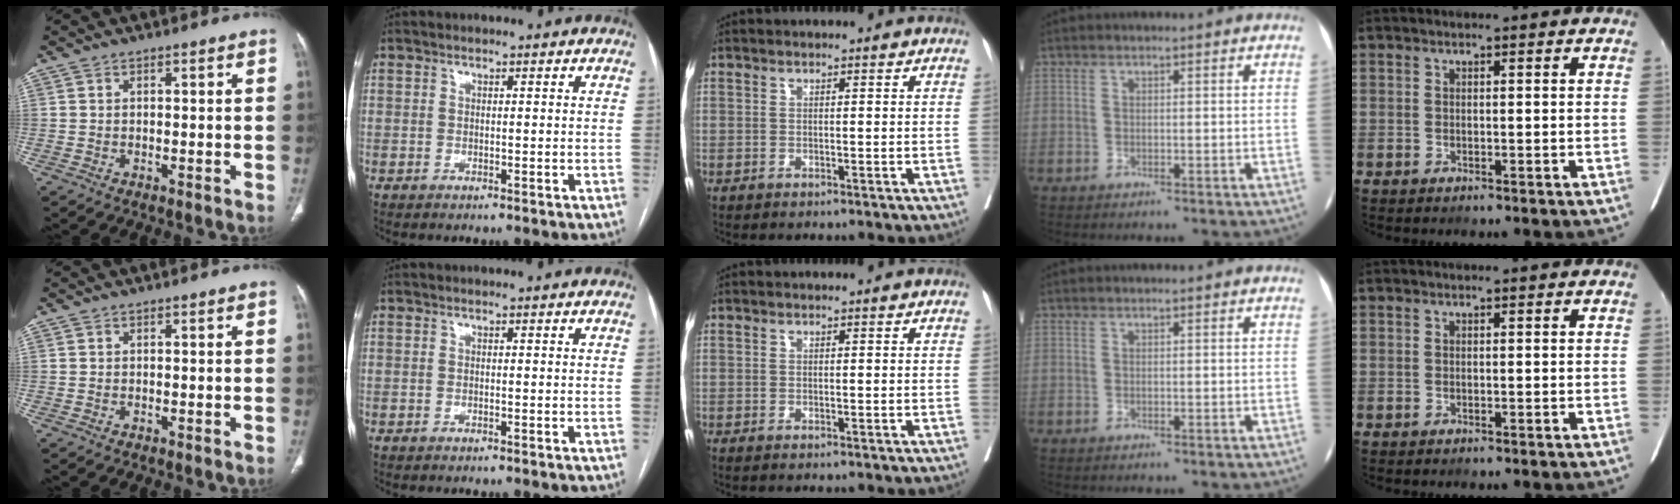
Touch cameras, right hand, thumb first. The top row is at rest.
{}